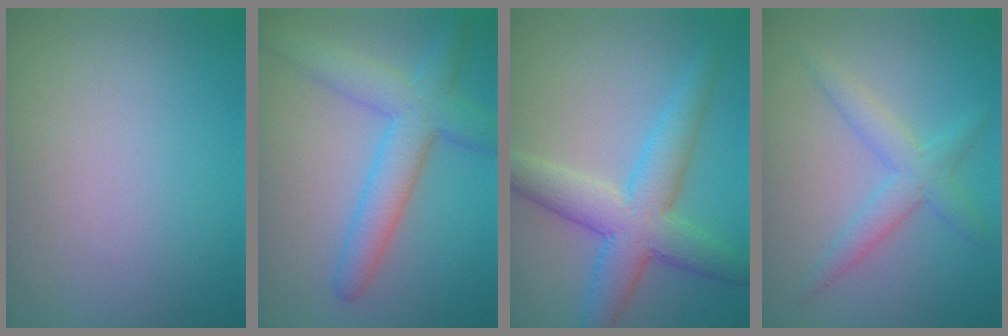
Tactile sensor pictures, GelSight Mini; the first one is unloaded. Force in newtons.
{"total": 5.2, "press": 5.2, "slide": 0.1}
{"total": 6.4, "press": 6.4, "slide": 0.2}
{"total": 3.0, "press": 3.0, "slide": 0.1}